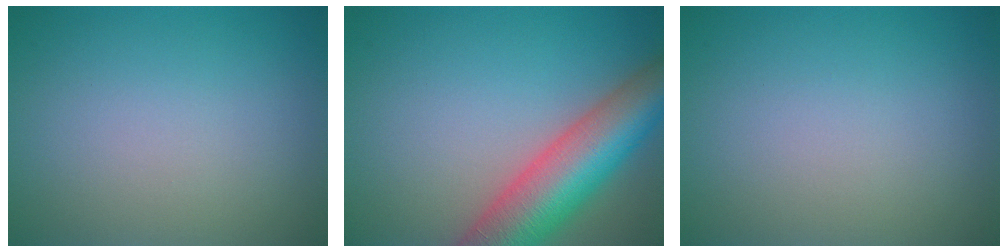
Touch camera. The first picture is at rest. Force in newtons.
{"total": 10.1, "press": 10.1, "slide": 0.4}
{"total": 0.0}